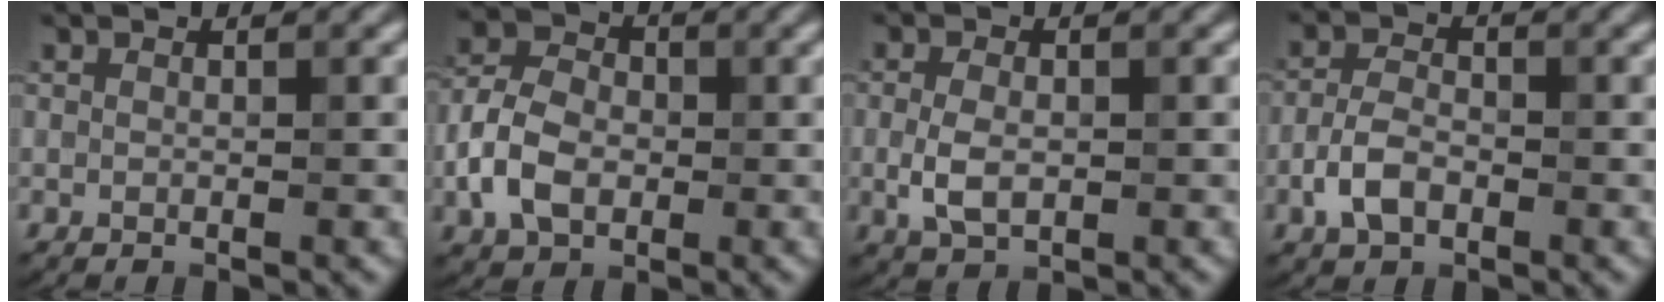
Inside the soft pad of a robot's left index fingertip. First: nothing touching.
{"total": 5.2, "force": [-1.4, 3.5, 3.5], "torque": [-0.079, 0.010, -0.033]}
{"total": 3.0, "force": [-0.4, 1.8, 2.4], "torque": [-0.056, 0.002, -0.007]}
{"total": 3.1, "force": [-1.5, 1.6, 2.2], "torque": [-0.047, 0.008, -0.034]}